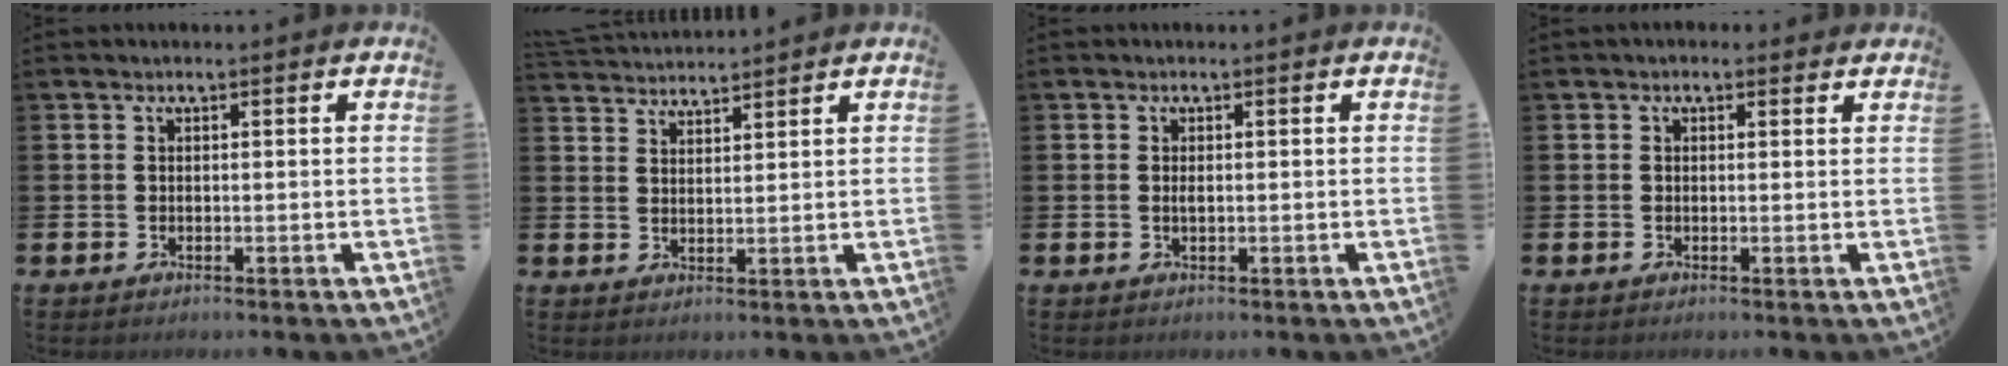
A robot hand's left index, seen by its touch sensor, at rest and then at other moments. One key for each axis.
{"total": 3.3, "fx": 3.3, "fy": 0.2, "fz": -0.2, "tx": -0.005, "ty": -0.019, "tz": 0.060}
{"total": 0.5, "fx": 0.0, "fy": 0.1, "fz": 0.5, "tx": -0.017, "ty": 0.003, "tz": 0.003}
{"total": 0.9, "fx": 0.6, "fy": 0.6, "fz": 0.2, "tx": -0.005, "ty": 0.009, "tz": 0.010}